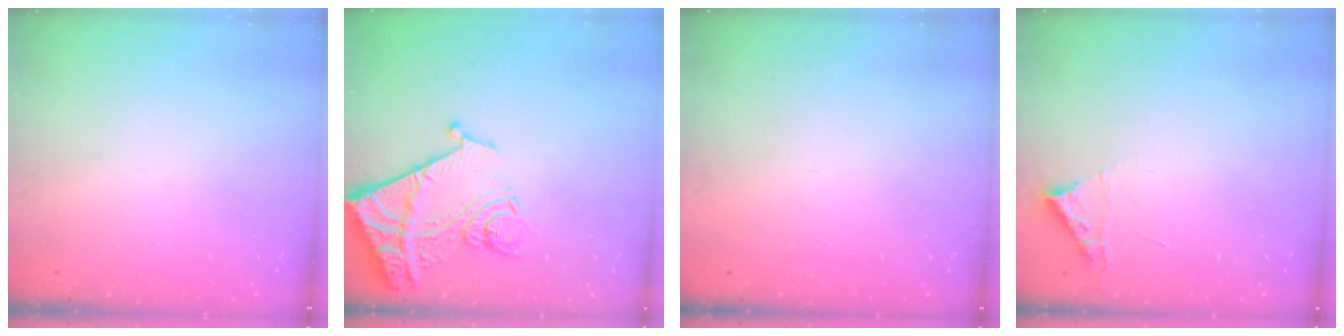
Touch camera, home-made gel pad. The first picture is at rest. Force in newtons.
{"total": 17.2, "press": 17.1, "slide": 2.0}
{"total": 1.5, "press": 1.5, "slide": 0.1}
{"total": 2.8, "press": 2.8, "slide": 0.3}